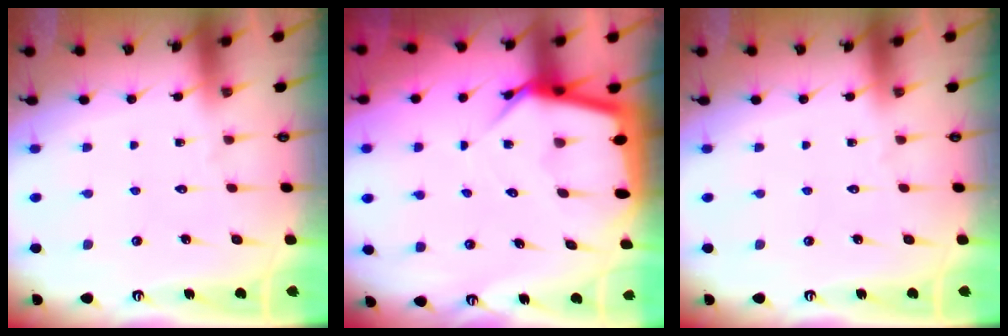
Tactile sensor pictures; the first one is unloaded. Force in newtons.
{"total": 8.8, "press": 8.8, "slide": 0.7}
{"total": 0.0}